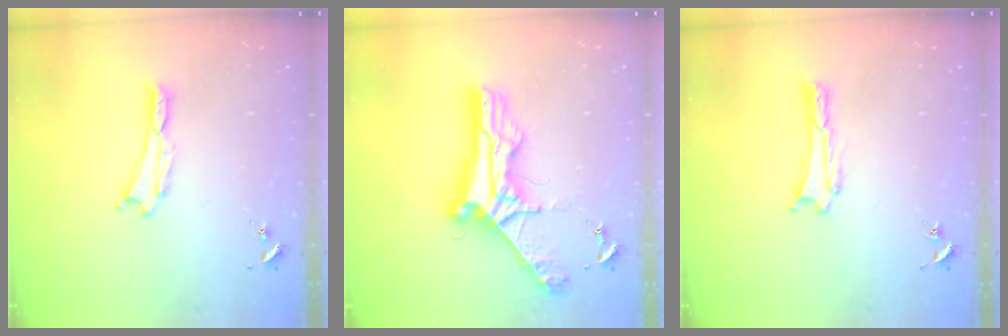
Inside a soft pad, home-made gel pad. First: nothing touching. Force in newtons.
{"total": 10.7, "press": 10.7, "slide": 0.9}
{"total": 0.0}